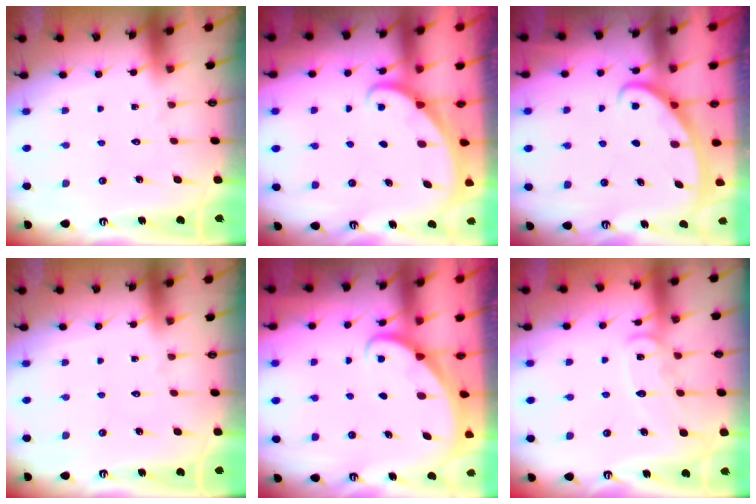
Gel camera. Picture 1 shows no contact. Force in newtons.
{"total": 1.6, "press": 1.6, "slide": 0.1}
{"total": 2.8, "press": 2.8, "slide": 0.3}
{"total": 0.0}
{"total": 1.8, "press": 1.7, "slide": 0.0}
{"total": 10.7, "press": 10.6, "slide": 1.0}